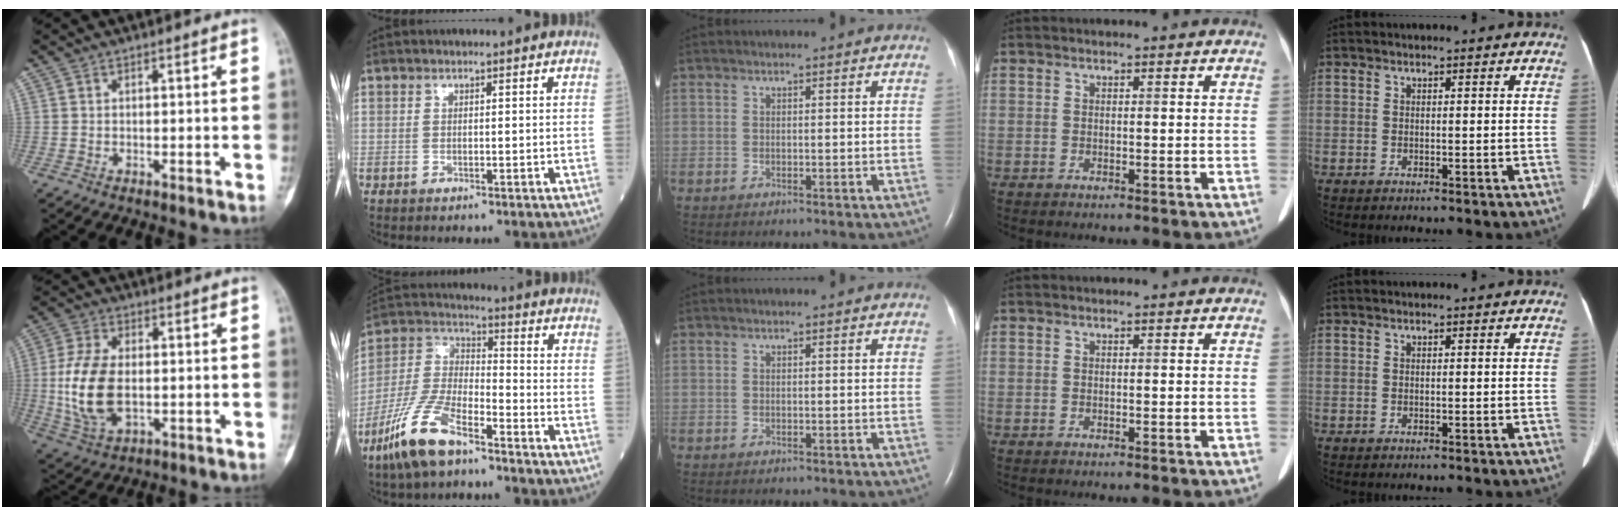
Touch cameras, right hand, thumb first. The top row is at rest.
{"thumb": {"total": 13.1, "force": [-0.7, 7.5, 10.7], "torque": [-0.221, -0.004, -0.008]}, "index": {"total": 12.8, "force": [-8.5, 3.7, 8.8], "torque": [-0.201, -0.012, -0.170]}}